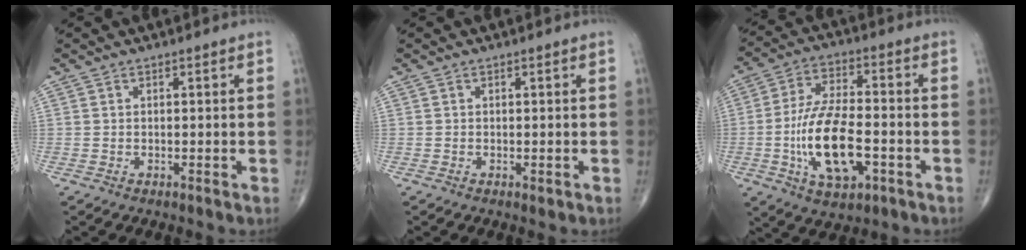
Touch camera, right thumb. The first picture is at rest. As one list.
[{"total": 0.6, "force": [-0.2, 0.4, 0.4], "torque": [-0.004, -0.001, -0.003]}, {"total": 15.5, "force": [-4.0, 7.1, 13.2], "torque": [-0.244, 0.017, -0.067]}]